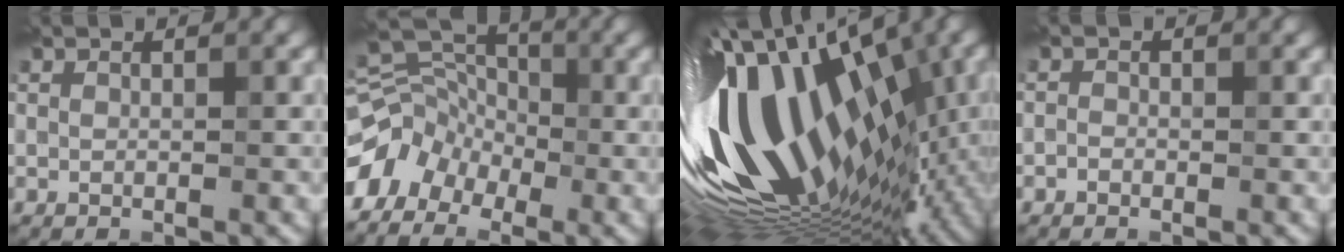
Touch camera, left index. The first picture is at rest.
{"total": 5.8, "force": [-3.5, 4.1, 2.2], "torque": [-0.036, 0.004, -0.071]}
{"total": 17.3, "force": [-0.2, 8.1, 15.2], "torque": [-0.280, -0.013, 0.003]}
{"total": 0.6, "force": [-0.4, 0.4, 0.1], "torque": [-0.001, -0.006, -0.013]}